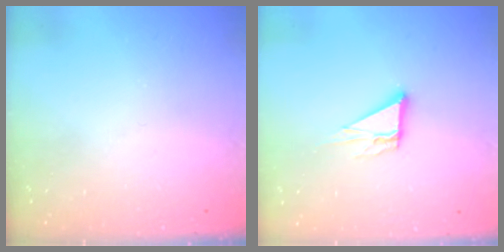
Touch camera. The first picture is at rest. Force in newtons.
{"total": 5.5, "press": 5.5, "slide": 0.3}